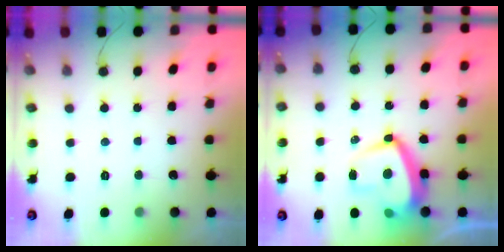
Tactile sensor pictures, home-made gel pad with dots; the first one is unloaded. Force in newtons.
{"total": 14.1, "press": 14.1, "slide": 1.5}